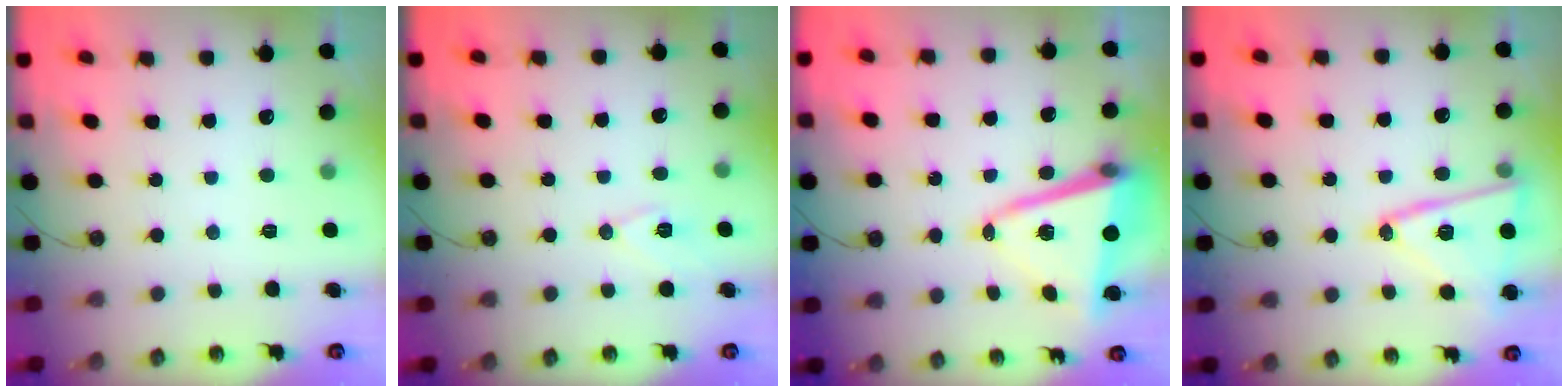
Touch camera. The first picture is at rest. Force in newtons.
{"total": 7.8, "press": 6.8, "slide": 3.9}
{"total": 12.7, "press": 12.6, "slide": 1.4}
{"total": 16.6, "press": 16.5, "slide": 1.7}